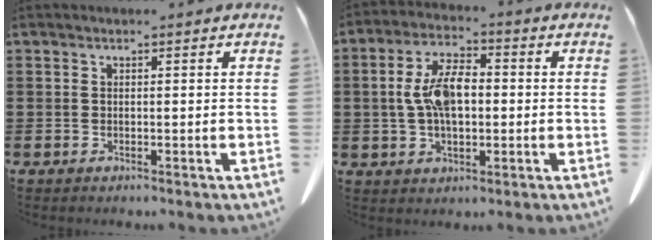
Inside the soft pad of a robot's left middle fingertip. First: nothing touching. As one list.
[{"total": 8.6, "force": [0.1, 4.2, 7.5], "torque": [-0.160, 0.010, -0.003]}]